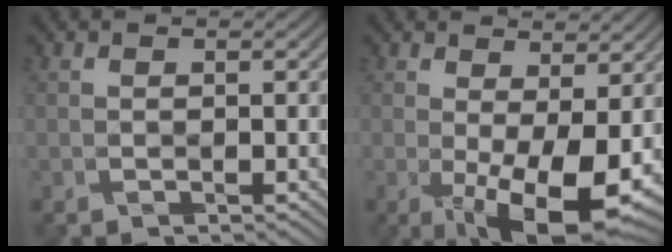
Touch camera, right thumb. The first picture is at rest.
{"total": 10.4, "force": [-1.4, 3.7, 9.6], "torque": [-0.142, -0.002, -0.021]}